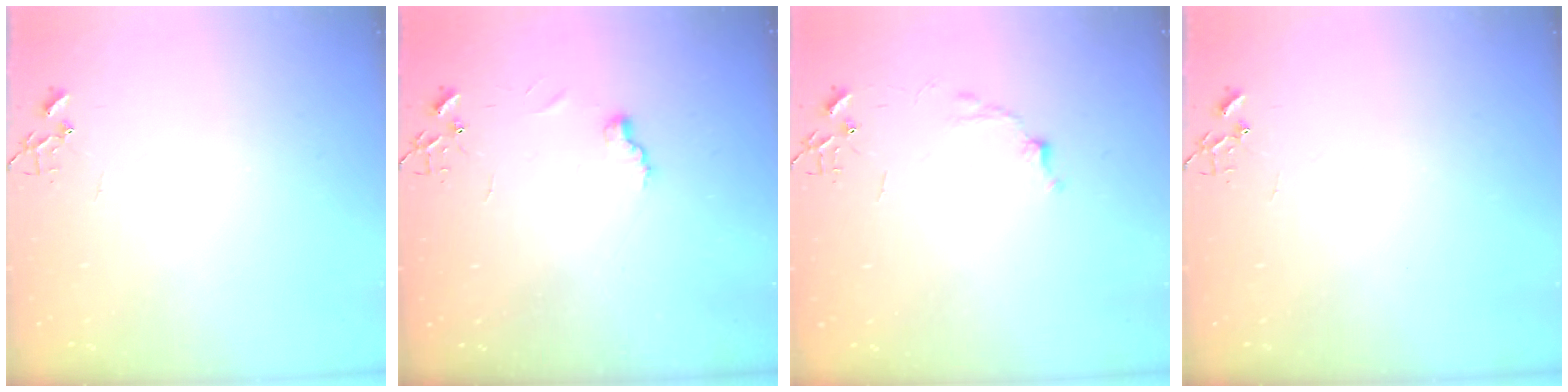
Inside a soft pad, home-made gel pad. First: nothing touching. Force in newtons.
{"total": 7.4, "press": 7.4, "slide": 0.4}
{"total": 6.7, "press": 6.7, "slide": 0.9}
{"total": 0.0}